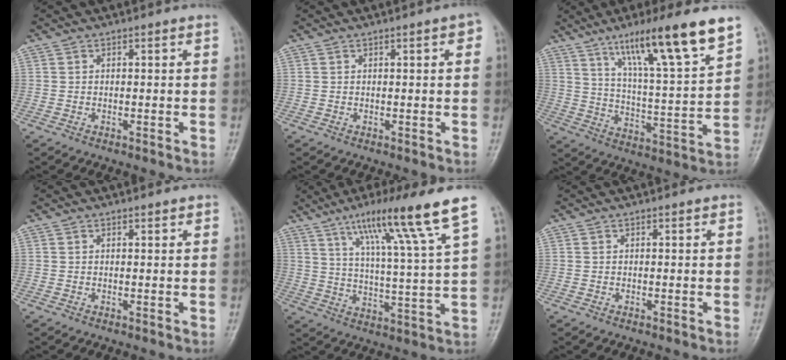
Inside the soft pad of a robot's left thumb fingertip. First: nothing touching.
{"total": 1.8, "force": [0.6, 0.4, 1.7], "torque": [-0.020, 0.003, 0.005]}
{"total": 17.4, "force": [11.3, 1.7, 13.1], "torque": [-0.200, -0.053, 0.188]}
{"total": 0.6, "force": [0.5, 0.3, 0.1], "torque": [-0.002, -0.003, 0.005]}
{"total": 15.6, "force": [9.6, 0.4, 12.3], "torque": [-0.196, -0.044, 0.155]}
{"total": 0.0}